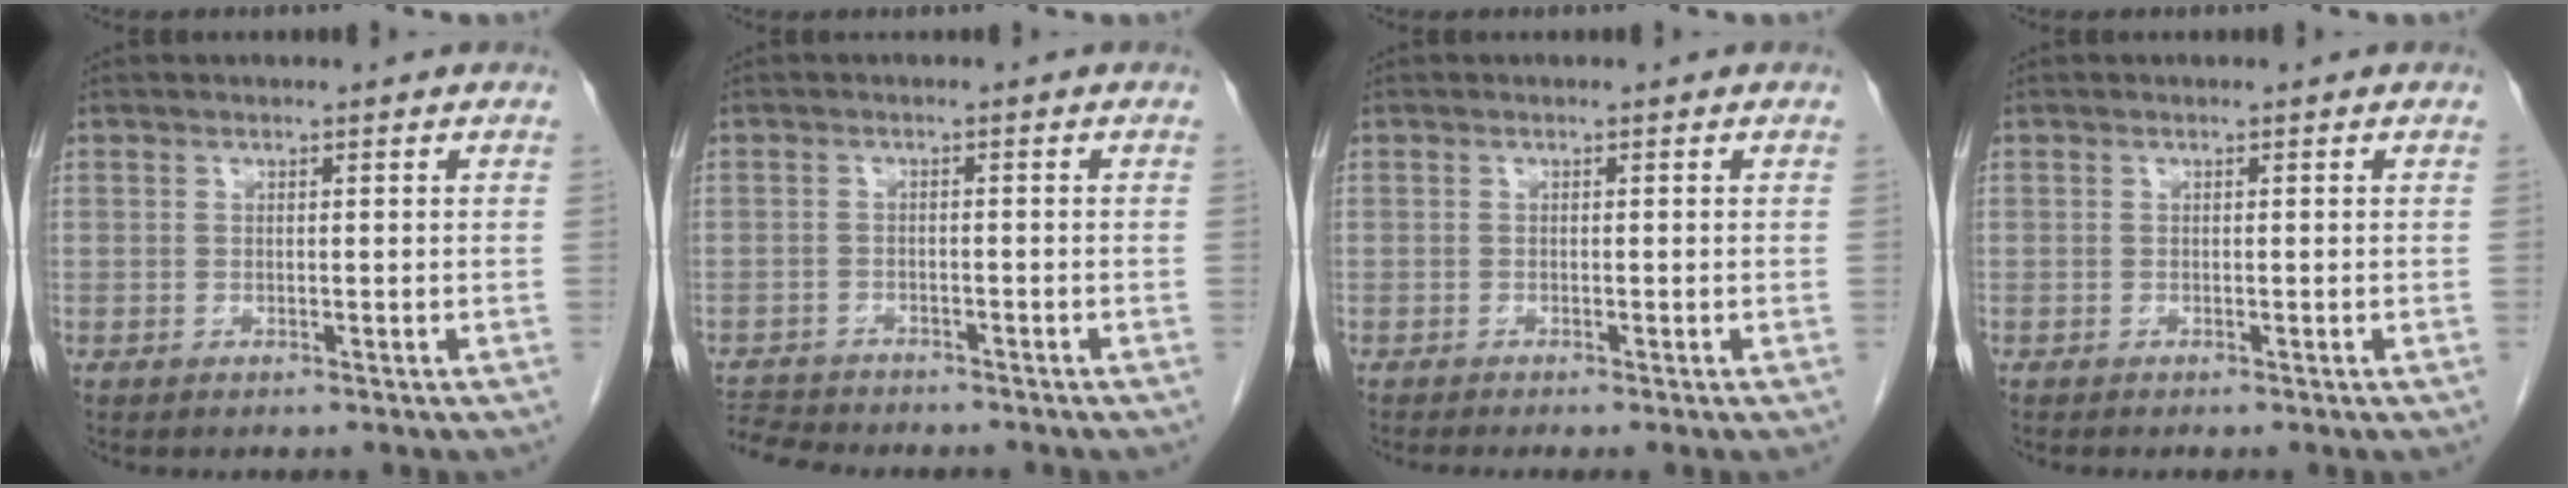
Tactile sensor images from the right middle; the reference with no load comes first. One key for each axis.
{"total": 6.6, "fx": -6.4, "fy": 1.3, "fz": 1.2, "tx": -0.022, "ty": -0.006, "tz": -0.103}
{"total": 1.6, "fx": -1.3, "fy": -0.4, "fz": 0.9, "tx": -0.011, "ty": 0.002, "tz": -0.020}
{"total": 0.0}